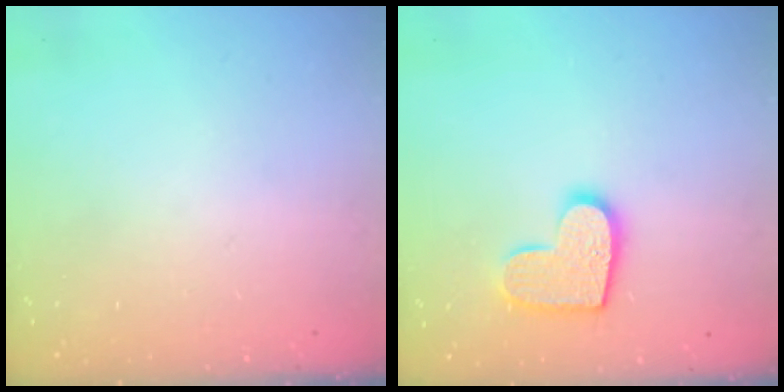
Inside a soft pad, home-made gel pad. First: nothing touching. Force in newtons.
{"total": 12.1, "press": 12.0, "slide": 0.6}